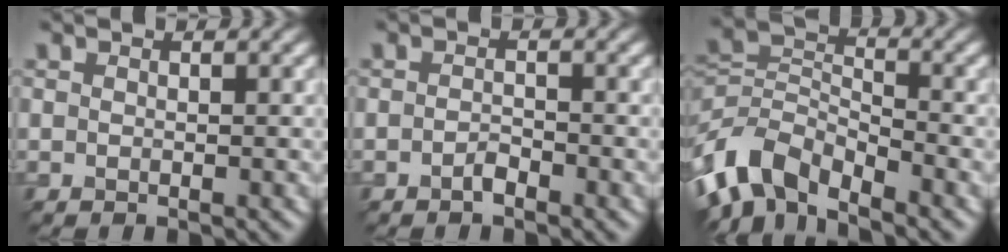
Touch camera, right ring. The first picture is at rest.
{"total": 0.5, "force": [-0.5, 0.0, 0.2], "torque": [-0.011, 0.007, -0.012]}
{"total": 6.3, "force": [-4.3, 3.4, 3.2], "torque": [-0.063, 0.000, -0.097]}